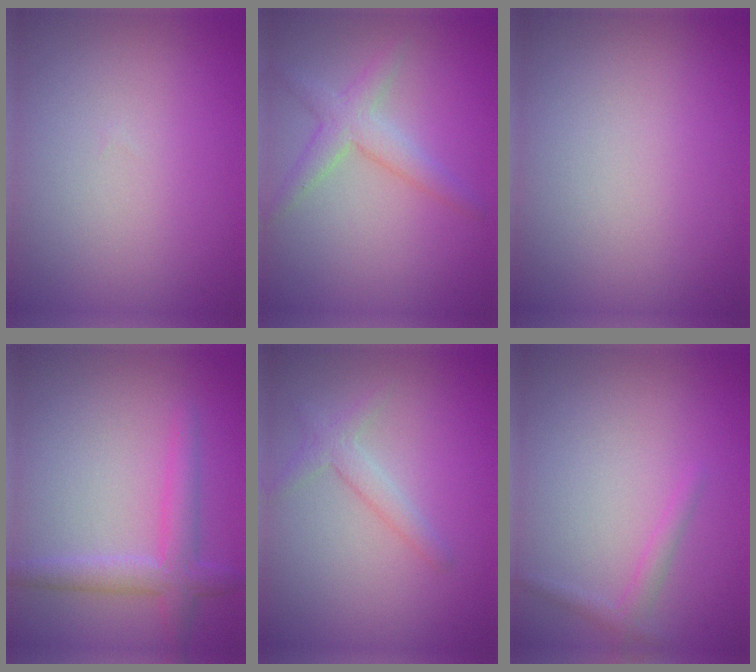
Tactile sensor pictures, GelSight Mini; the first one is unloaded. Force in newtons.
{"total": 2.7, "press": 2.7, "slide": 0.1}
{"total": 0.0}
{"total": 3.1, "press": 3.1, "slide": 0.2}
{"total": 1.7, "press": 1.7, "slide": 0.2}
{"total": 1.3, "press": 1.3, "slide": 0.1}